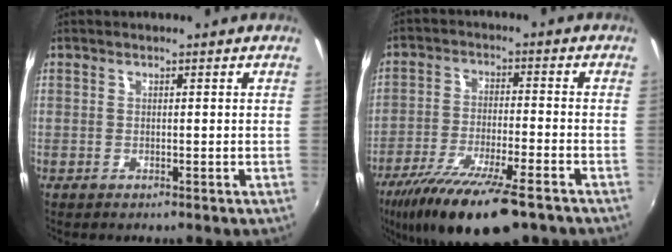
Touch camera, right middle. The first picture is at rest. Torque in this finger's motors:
{"motor_torque": [1.30, -0.84, 0.38, 0.10]}